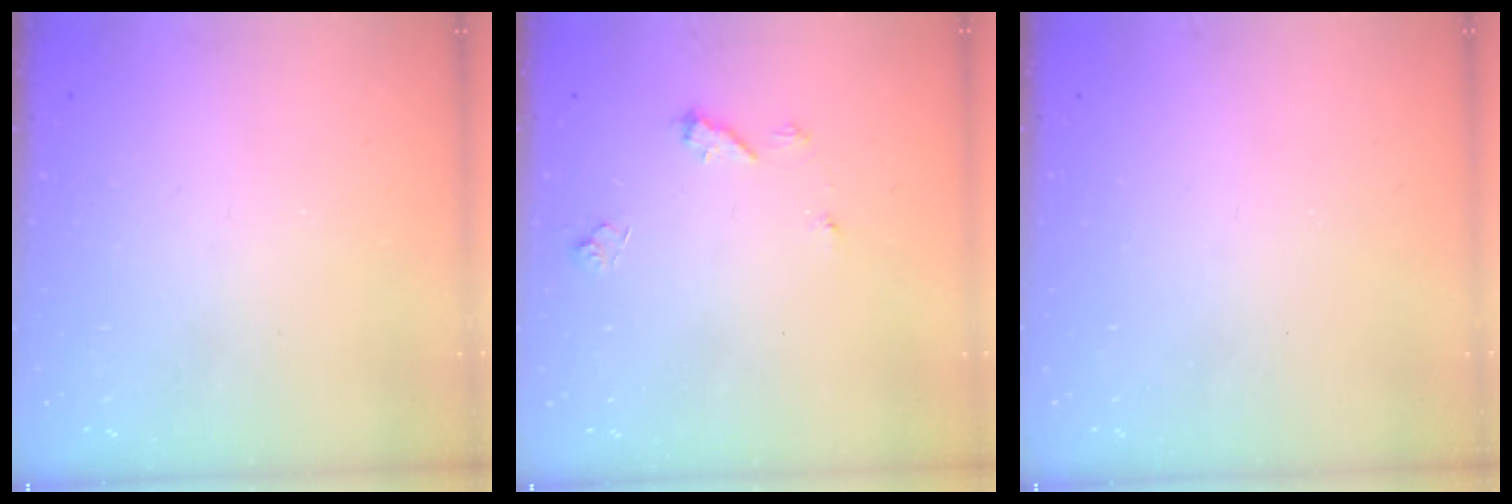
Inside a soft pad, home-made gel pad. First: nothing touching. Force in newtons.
{"total": 7.0, "press": 7.0, "slide": 0.7}
{"total": 0.0}